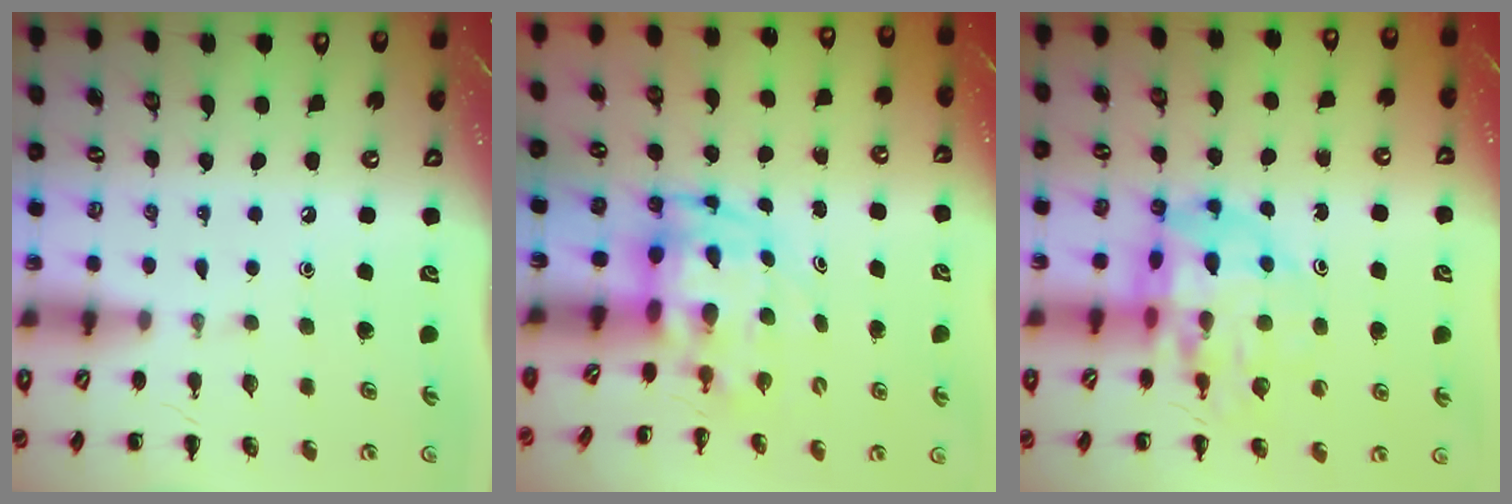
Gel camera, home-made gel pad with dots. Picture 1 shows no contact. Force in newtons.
{"total": 3.7, "press": 3.7, "slide": 0.8}
{"total": 11.9, "press": 11.4, "slide": 3.5}